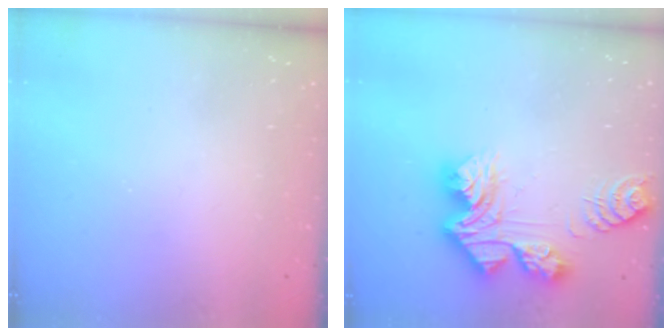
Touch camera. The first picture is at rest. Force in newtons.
{"total": 14.1, "press": 14.1, "slide": 1.5}